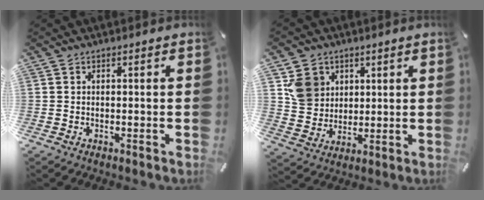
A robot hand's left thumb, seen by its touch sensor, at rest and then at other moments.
{"total": 8.4, "force": [3.6, 7.4, 1.6], "torque": [-0.037, -0.006, 0.073]}